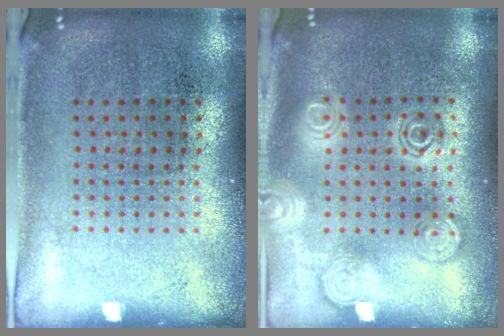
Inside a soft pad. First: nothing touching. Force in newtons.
{"total": 1.8, "press": 1.8, "slide": 0.2}